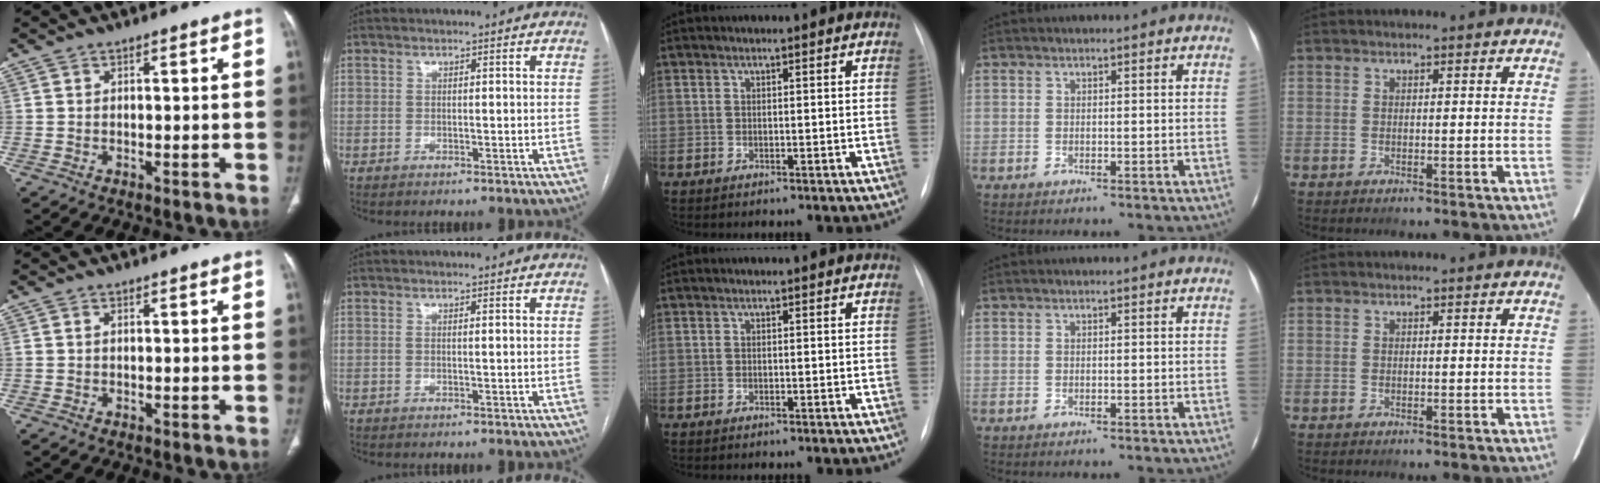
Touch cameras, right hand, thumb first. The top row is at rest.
{"thumb": {"total": 0.6, "force": [0.0, 0.4, 0.5], "torque": [-0.013, 0.005, 0.004]}}